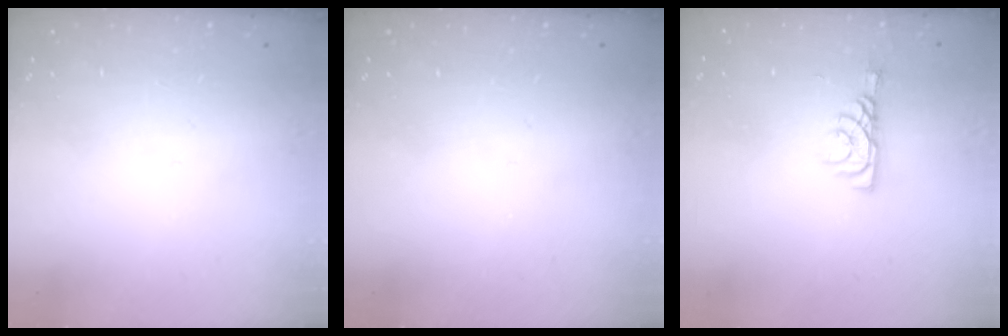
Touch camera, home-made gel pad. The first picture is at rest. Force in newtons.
{"total": 0.0}
{"total": 6.0, "press": 6.0, "slide": 0.7}